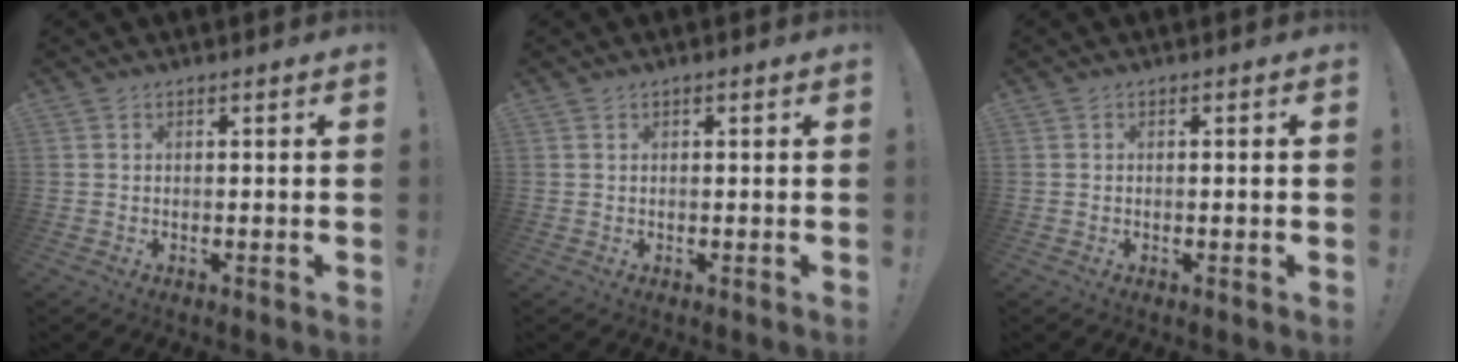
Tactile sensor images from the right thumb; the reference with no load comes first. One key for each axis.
{"total": 0.0}
{"total": 0.9, "fx": -0.3, "fy": 0.1, "fz": 0.8, "tx": -0.022, "ty": 0.003, "tz": -0.003}